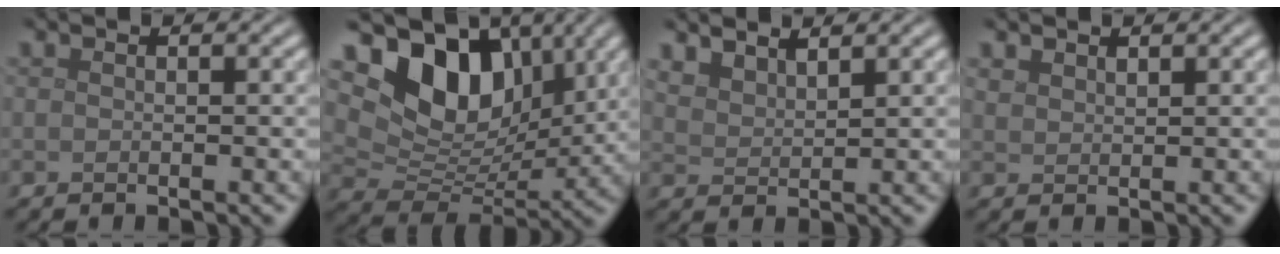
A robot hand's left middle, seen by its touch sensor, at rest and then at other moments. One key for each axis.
{"total": 10.7, "fx": 4.3, "fy": 7.0, "fz": 6.7, "tx": -0.112, "ty": -0.008, "tz": 0.075}
{"total": 2.7, "fx": 2.3, "fy": 0.9, "fz": 1.1, "tx": -0.023, "ty": -0.002, "tz": 0.046}
{"total": 1.0, "fx": 0.9, "fy": 0.4, "fz": 0.3, "tx": -0.012, "ty": -0.002, "tz": 0.020}